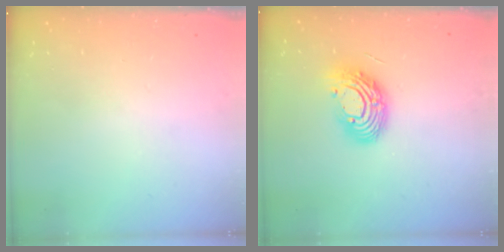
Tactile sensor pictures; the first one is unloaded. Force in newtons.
{"total": 12.1, "press": 12.0, "slide": 1.0}